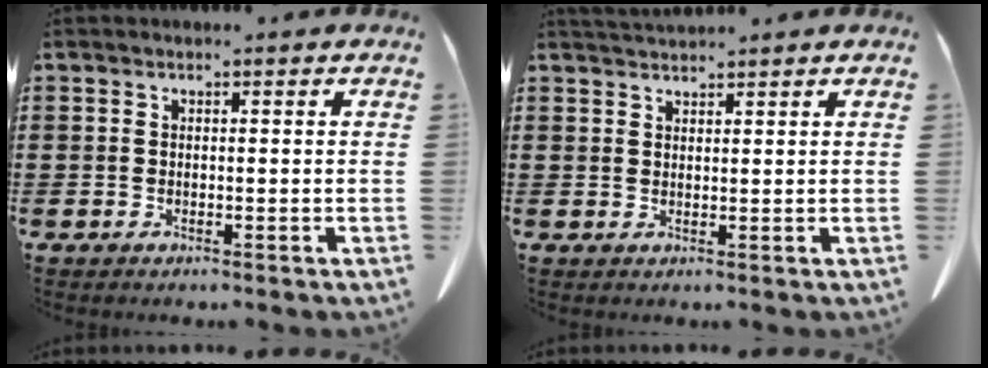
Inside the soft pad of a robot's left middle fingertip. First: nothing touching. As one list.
[{"total": 1.7, "force": [1.7, 0.2, 0.3], "torque": [-0.011, 0.001, 0.034]}]